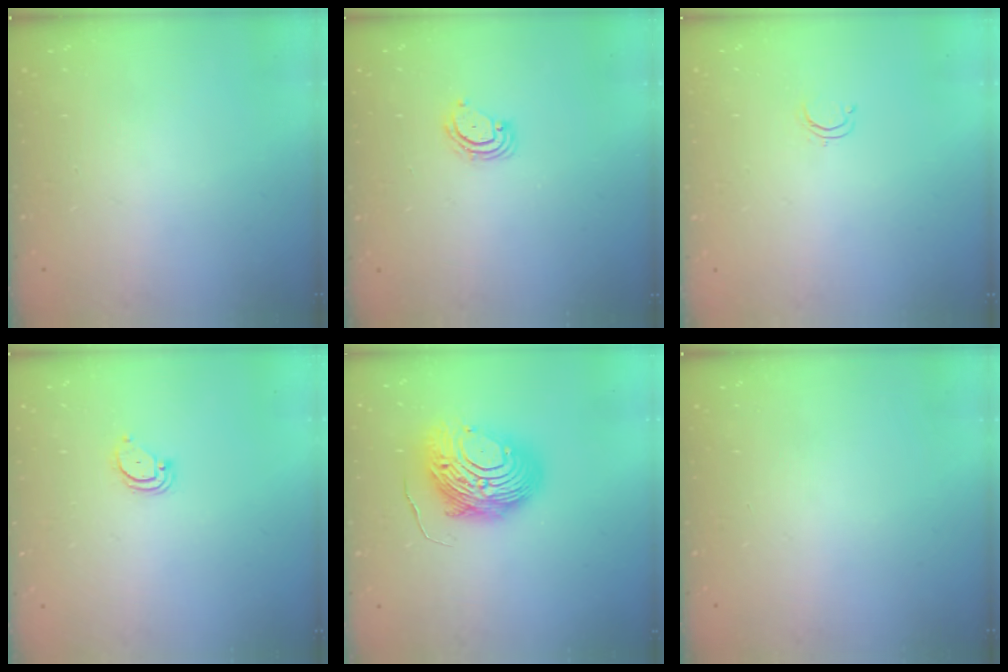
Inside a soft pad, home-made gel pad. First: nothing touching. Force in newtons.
{"total": 4.7, "press": 4.6, "slide": 0.4}
{"total": 2.4, "press": 2.4, "slide": 0.2}
{"total": 3.0, "press": 3.0, "slide": 0.2}
{"total": 11.6, "press": 11.6, "slide": 0.9}
{"total": 0.0}